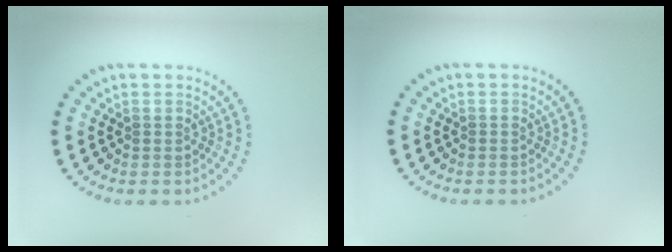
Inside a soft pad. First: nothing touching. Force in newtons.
{"total": 0.0}